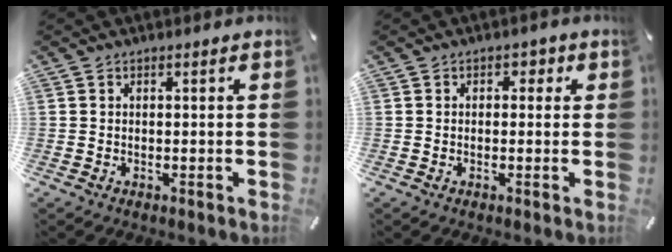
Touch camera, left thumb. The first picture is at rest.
{"total": 1.8, "force": [-0.1, 1.4, 1.1], "torque": [-0.008, 0.002, -0.008]}